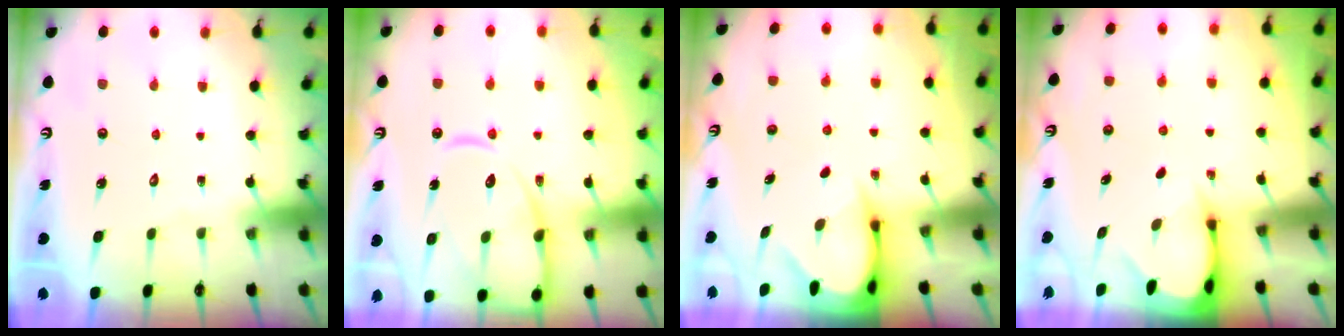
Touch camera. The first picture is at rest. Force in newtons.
{"total": 13.7, "press": 13.6, "slide": 1.4}
{"total": 3.7, "press": 3.7, "slide": 0.4}
{"total": 2.6, "press": 2.6, "slide": 0.3}